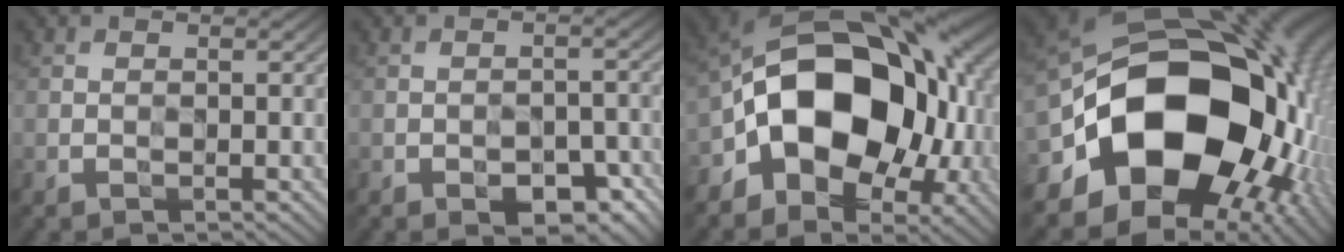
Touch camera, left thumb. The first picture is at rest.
{"total": 6.1, "force": [-3.7, 2.9, 3.8], "torque": [-0.054, 0.007, -0.043]}
{"total": 17.1, "force": [-3.0, 11.8, 11.9], "torque": [-0.162, -0.005, -0.058]}
{"total": 22.3, "force": [-4.3, 16.1, 14.8], "torque": [-0.307, -0.036, -0.051]}